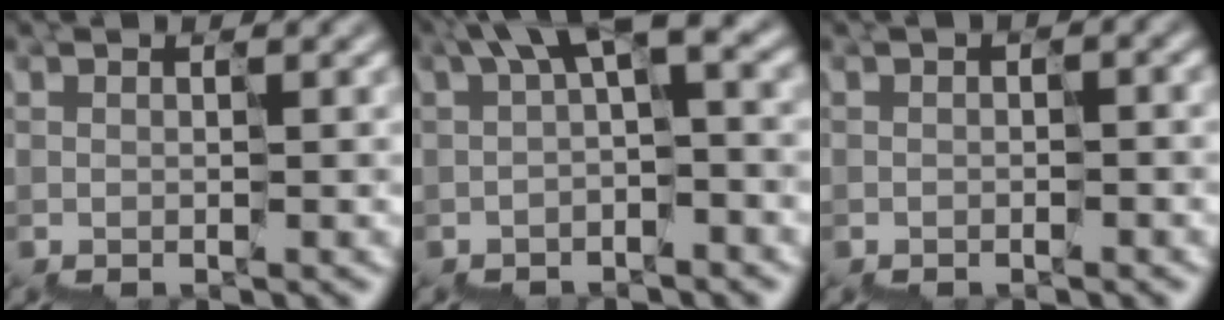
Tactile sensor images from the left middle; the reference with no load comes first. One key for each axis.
{"total": 4.8, "fx": 1.4, "fy": 1.6, "fz": 4.3, "tx": -0.070, "ty": 0.016, "tz": 0.015}
{"total": 1.0, "fx": -0.4, "fy": 0.5, "fz": 0.7, "tx": -0.007, "ty": 0.006, "tz": -0.009}